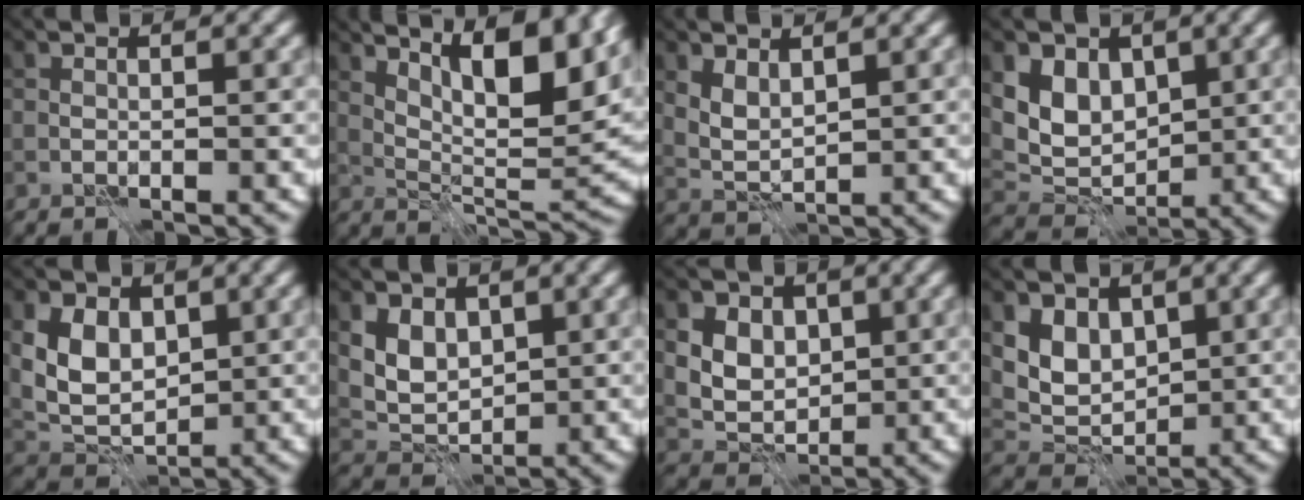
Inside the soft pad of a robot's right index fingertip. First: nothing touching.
{"total": 10.5, "force": [5.7, 3.2, 8.2], "torque": [-0.136, 0.004, 0.103]}
{"total": 2.6, "force": [1.2, 1.4, 1.8], "torque": [-0.044, -0.005, 0.029]}
{"total": 4.9, "force": [1.8, 3.6, 2.8], "torque": [-0.056, -0.011, 0.030]}
{"total": 5.2, "force": [1.1, 3.7, 3.5], "torque": [-0.072, -0.005, 0.021]}
{"total": 3.9, "force": [1.2, 2.9, 2.3], "torque": [-0.047, -0.008, 0.023]}
{"total": 6.9, "force": [2.3, 5.4, 3.6], "torque": [-0.070, 0.017, 0.031]}
{"total": 4.4, "force": [1.6, 3.3, 2.4], "torque": [-0.051, -0.011, 0.027]}